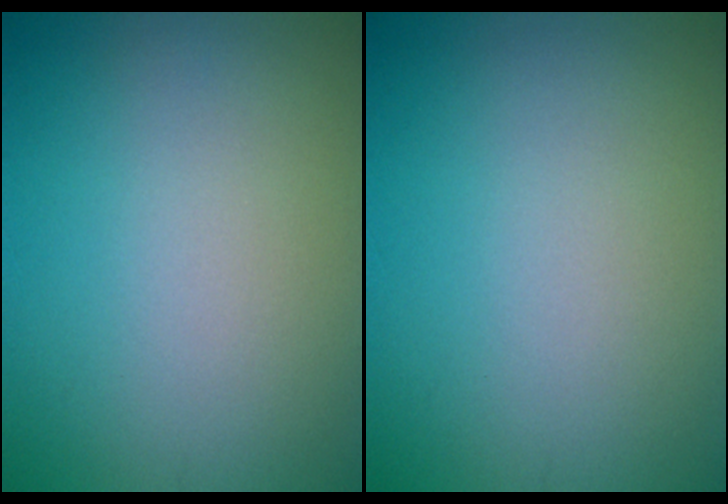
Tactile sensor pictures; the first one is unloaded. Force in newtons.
{"total": 0.0}